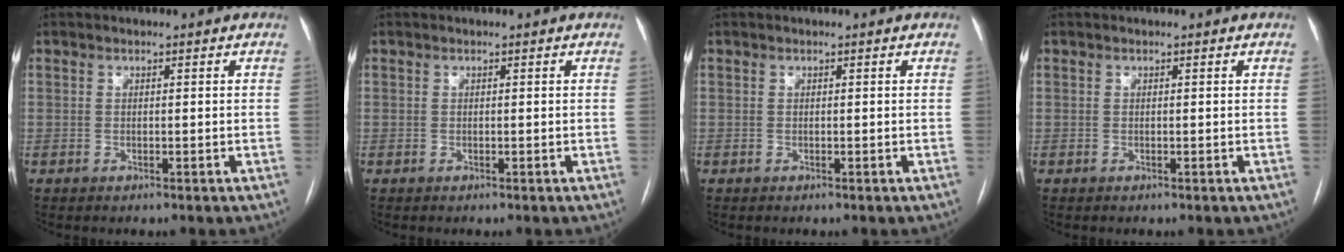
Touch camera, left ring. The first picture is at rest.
{"total": 0.0}
{"total": 0.0}
{"total": 0.0}